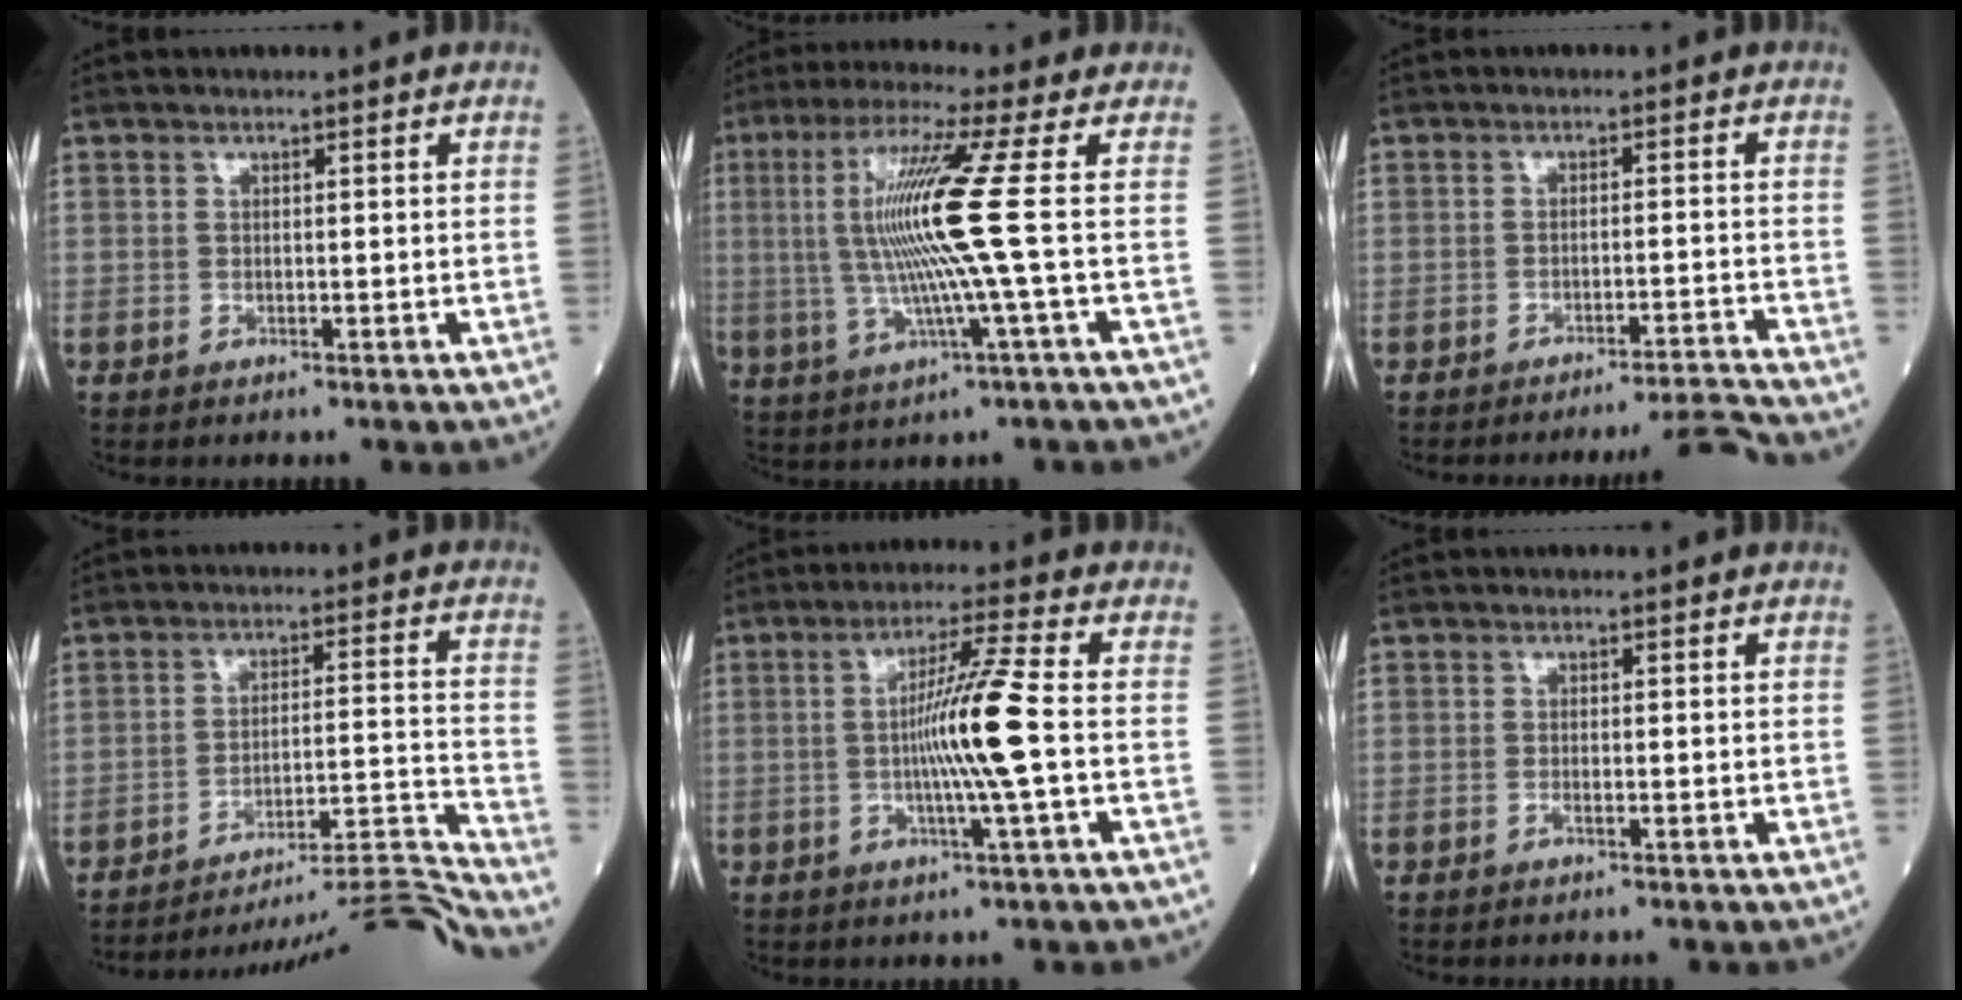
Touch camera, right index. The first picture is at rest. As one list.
[{"total": 12.2, "force": [0.8, -2.1, 12.0], "torque": [-0.244, 0.003, 0.012]}, {"total": 5.8, "force": [-5.2, -2.4, 0.2], "torque": [0.009, 0.001, -0.083]}, {"total": 16.3, "force": [-15.5, -4.1, 2.5], "torque": [-0.010, 0.013, -0.231]}, {"total": 9.2, "force": [-0.8, -1.7, 9.0], "torque": [-0.165, -0.003, -0.016]}, {"total": 0.6, "force": [-0.4, 0.0, 0.5], "torque": [-0.011, -0.001, -0.008]}]